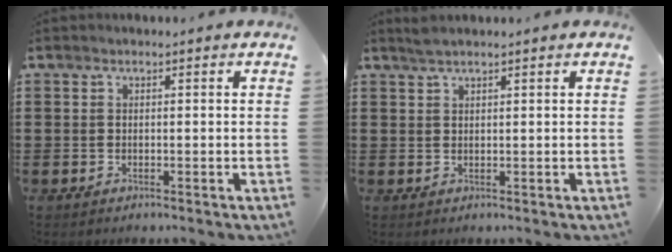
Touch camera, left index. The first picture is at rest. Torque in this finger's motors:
{"motor_torque": [0.07, -0.10, -0.01, -0.01]}